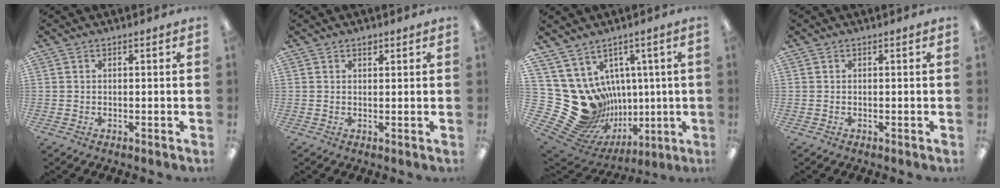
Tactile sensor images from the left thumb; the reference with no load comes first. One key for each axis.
{"total": 1.4, "fx": 1.1, "fy": 0.7, "fz": 0.6, "tx": -0.005, "ty": -0.002, "tz": 0.018}
{"total": 18.9, "fx": -0.8, "fy": 16.9, "fz": 8.4, "tx": -0.196, "ty": -0.044, "tz": 0.032}
{"total": 0.0}